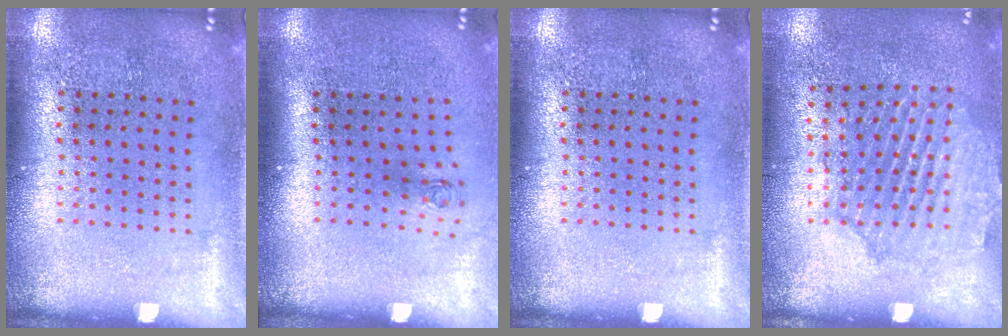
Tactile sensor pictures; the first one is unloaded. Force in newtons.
{"total": 0.7, "press": 0.3, "slide": 0.6}
{"total": 0.0}
{"total": 1.6, "press": 1.6, "slide": 0.3}